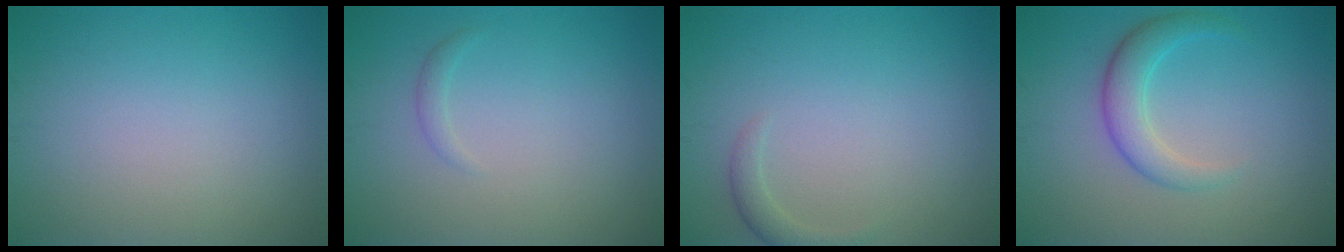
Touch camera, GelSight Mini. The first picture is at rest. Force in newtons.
{"total": 0.7, "press": 0.7, "slide": 0.0}
{"total": 1.4, "press": 1.4, "slide": 0.1}
{"total": 3.2, "press": 3.2, "slide": 0.1}